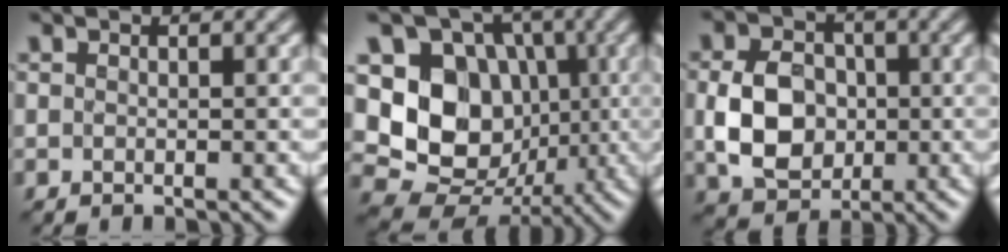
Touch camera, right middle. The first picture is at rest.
{"total": 10.4, "force": [0.4, 8.8, 5.5], "torque": [-0.088, -0.006, -0.012]}
{"total": 6.4, "force": [-0.6, 4.9, 4.0], "torque": [-0.084, -0.001, -0.013]}